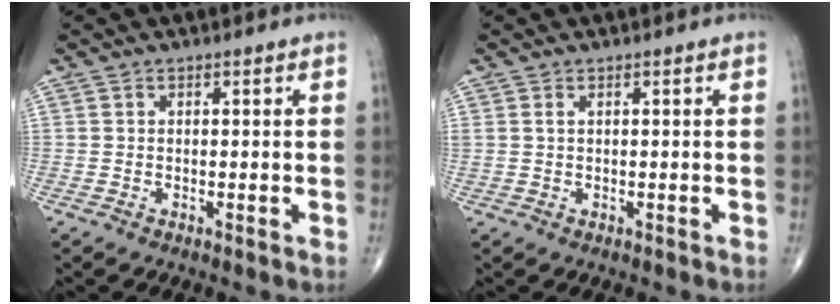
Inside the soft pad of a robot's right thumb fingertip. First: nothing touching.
{"total": 0.9, "force": [0.4, 0.5, 0.7], "torque": [-0.022, 0.011, 0.013]}